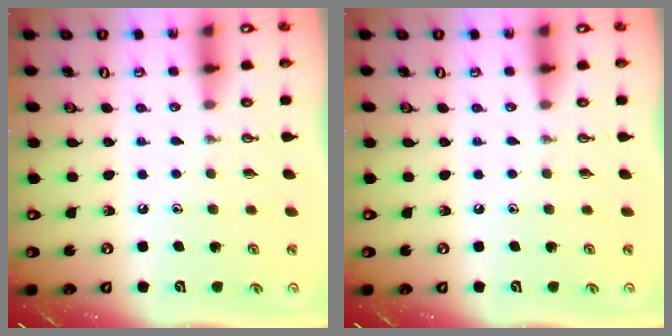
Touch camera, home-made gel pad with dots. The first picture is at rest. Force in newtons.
{"total": 0.0}